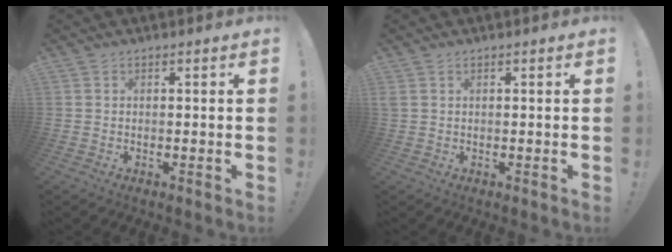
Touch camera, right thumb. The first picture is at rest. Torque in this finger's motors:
{"motor_torque": [0.97, 0.98, 0.35, 0.32, 0.13]}